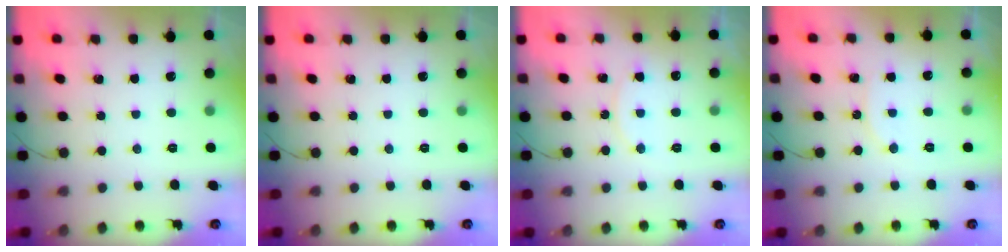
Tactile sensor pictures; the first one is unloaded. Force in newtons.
{"total": 0.0}
{"total": 6.0, "press": 5.9, "slide": 0.4}
{"total": 6.1, "press": 6.1, "slide": 0.8}